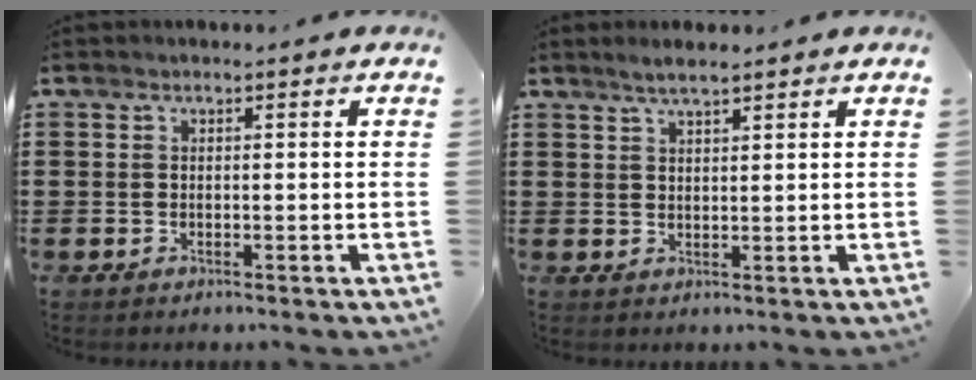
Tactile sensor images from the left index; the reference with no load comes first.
{"total": 2.5, "force": [2.0, 0.4, 1.4], "torque": [-0.031, 0.005, 0.037]}